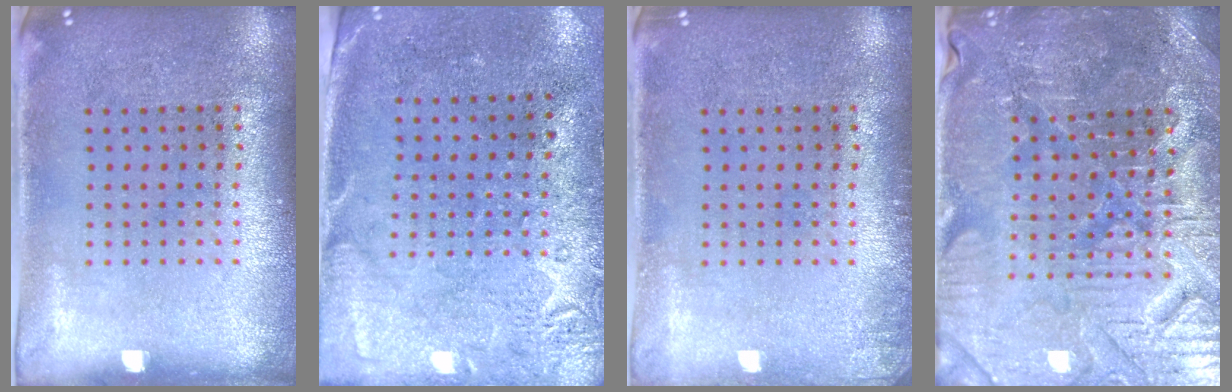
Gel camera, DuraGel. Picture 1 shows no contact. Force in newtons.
{"total": 2.7, "press": 2.2, "slide": 1.5}
{"total": 1.0, "press": 1.0, "slide": 0.2}
{"total": 3.8, "press": 3.8, "slide": 0.6}